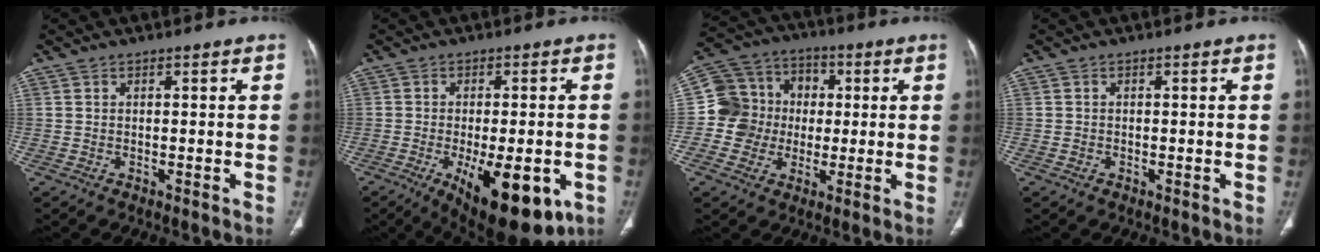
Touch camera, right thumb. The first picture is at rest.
{"total": 16.6, "force": [-6.4, 6.8, 13.7], "torque": [-0.165, -0.005, -0.074]}
{"total": 13.8, "force": [0.3, 12.9, 4.8], "torque": [-0.055, 0.029, 0.007]}
{"total": 0.6, "force": [-0.3, 0.5, 0.2], "torque": [-0.002, 0.003, -0.006]}